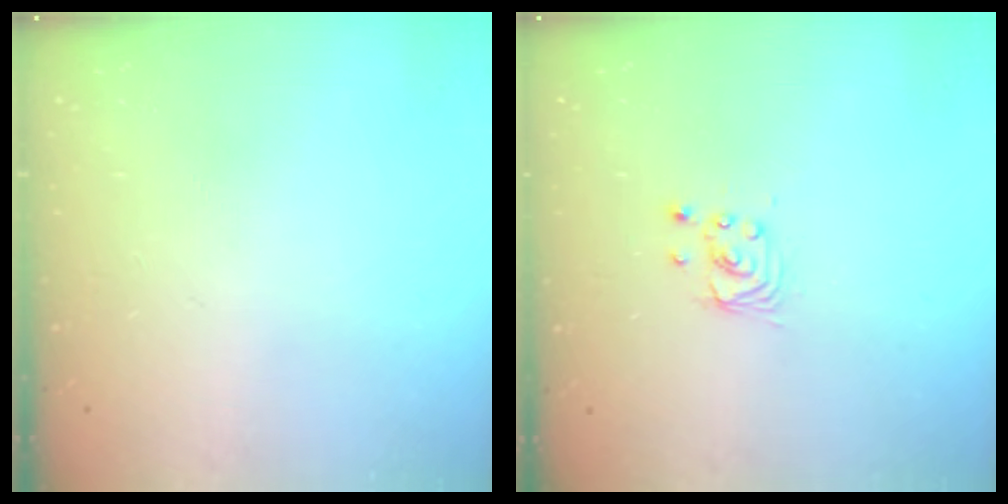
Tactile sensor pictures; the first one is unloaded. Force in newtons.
{"total": 2.4, "press": 2.4, "slide": 0.2}